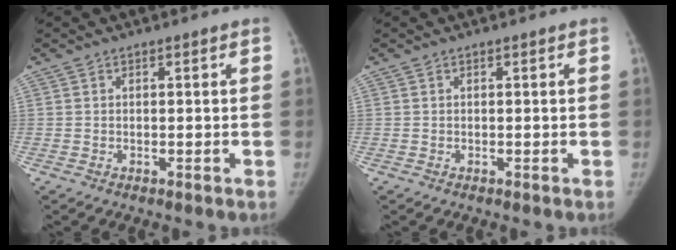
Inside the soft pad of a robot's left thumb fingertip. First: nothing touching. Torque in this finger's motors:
{"motor_torque": [0.05, 0.04, -0.16, 0.06, 0.04]}